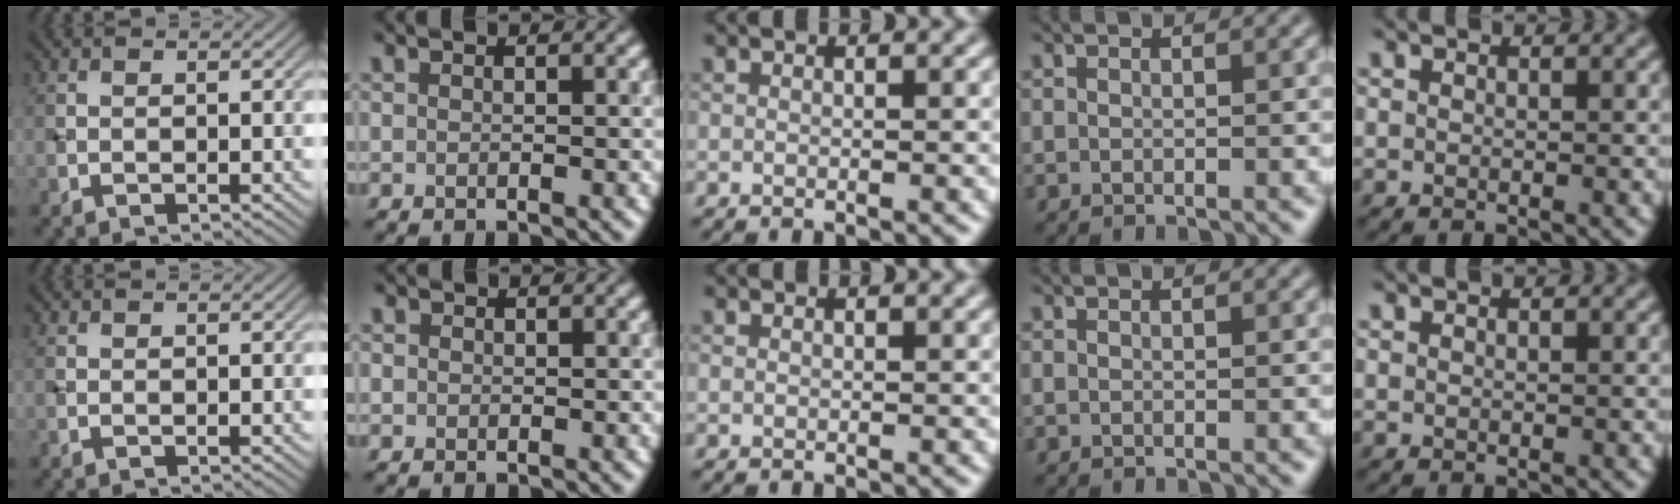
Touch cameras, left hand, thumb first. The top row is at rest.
{"index": {"total": 1.3, "force": [-0.5, -0.5, -1.1], "torque": [0.003, 0.001, 0.011]}}